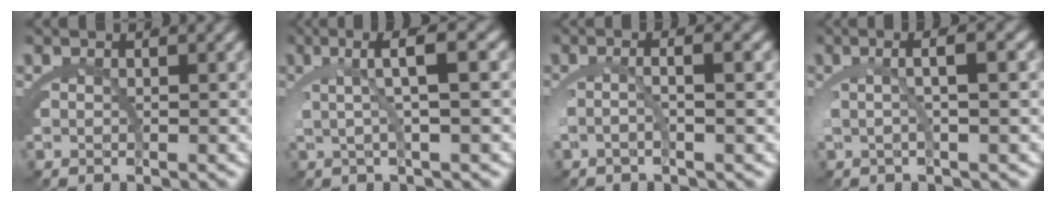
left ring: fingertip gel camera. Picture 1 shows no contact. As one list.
[{"total": 5.1, "force": [2.2, 0.5, 4.6], "torque": [-0.073, 0.021, 0.030]}, {"total": 2.5, "force": [-0.4, -0.2, 2.4], "torque": [-0.048, -0.001, -0.005]}, {"total": 3.5, "force": [0.7, 0.1, 3.4], "torque": [-0.057, 0.014, 0.008]}]